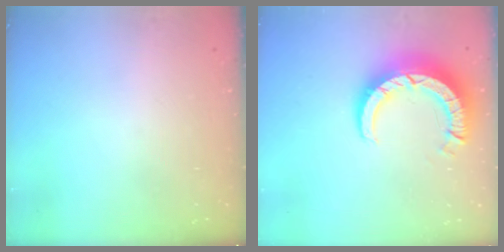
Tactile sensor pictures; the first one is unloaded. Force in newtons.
{"total": 10.6, "press": 10.5, "slide": 1.0}